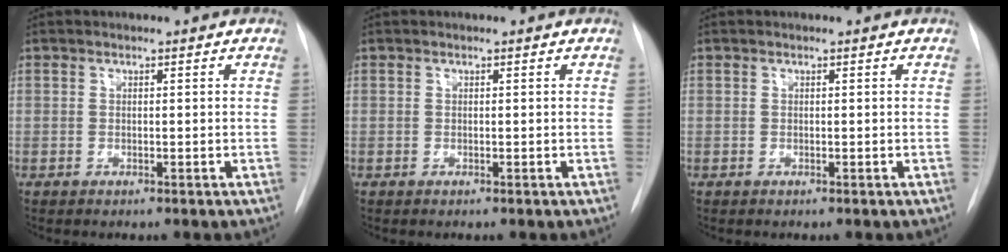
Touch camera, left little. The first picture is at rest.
{"total": 0.0}
{"total": 0.0}